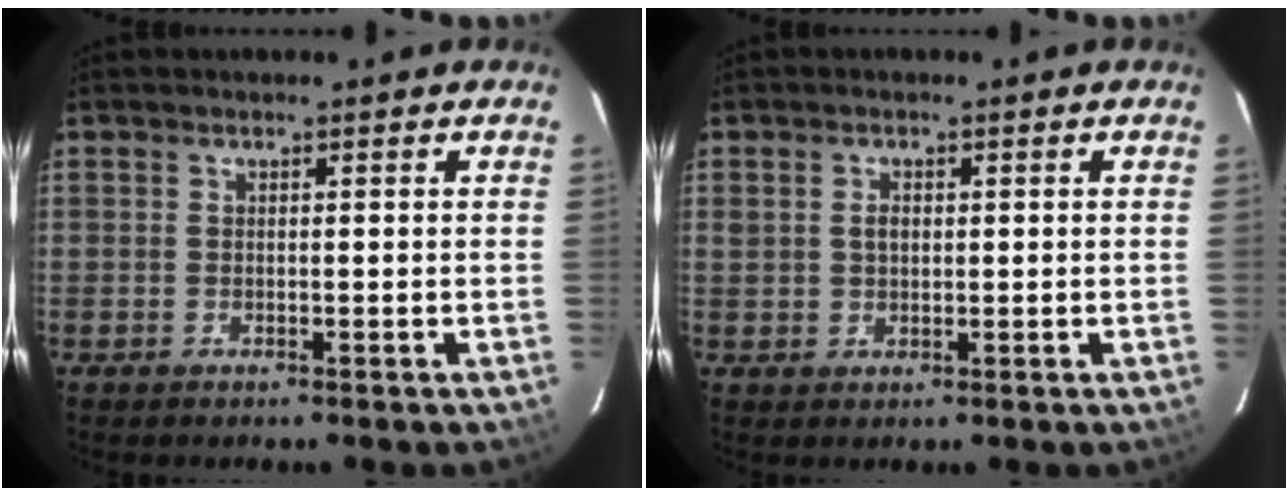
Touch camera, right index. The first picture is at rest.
{"total": 2.4, "force": [0.4, 1.8, 1.5], "torque": [-0.025, 0.005, 0.009]}